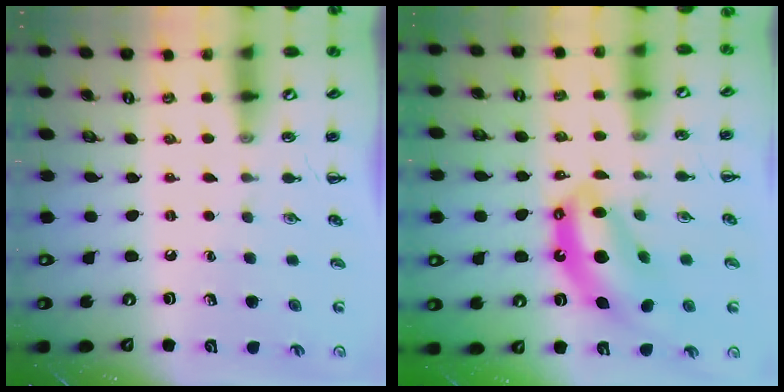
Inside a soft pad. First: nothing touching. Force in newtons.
{"total": 12.1, "press": 11.6, "slide": 3.4}